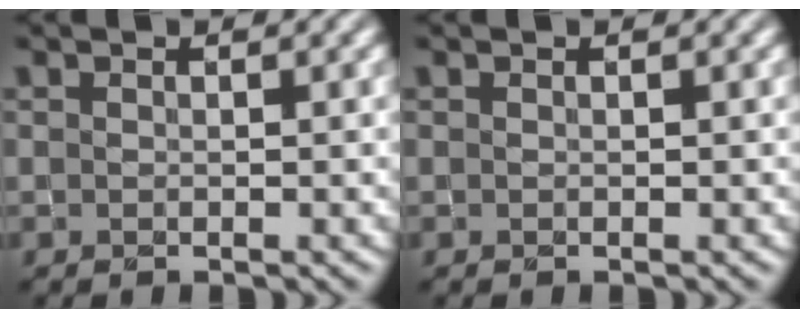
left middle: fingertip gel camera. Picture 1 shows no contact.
{"total": 0.0}